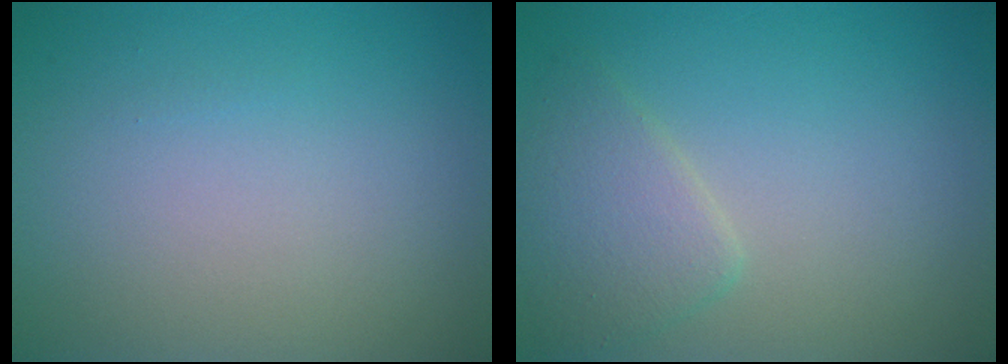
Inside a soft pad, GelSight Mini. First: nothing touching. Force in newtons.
{"total": 2.9, "press": 2.9, "slide": 0.1}